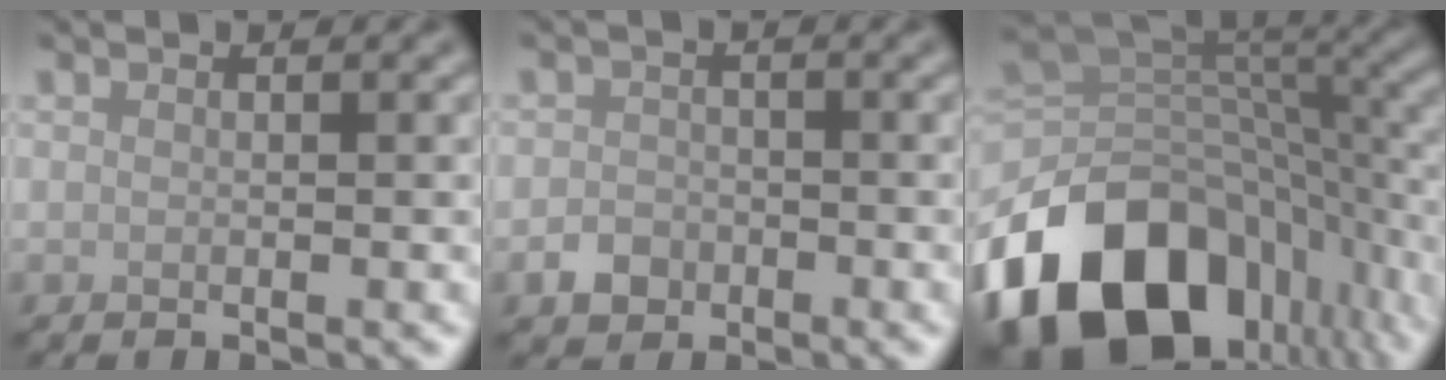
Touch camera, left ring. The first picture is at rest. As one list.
[{"total": 1.9, "force": [-1.0, 1.5, 0.6], "torque": [-0.002, 0.001, -0.023]}, {"total": 16.9, "force": [-9.0, 10.7, 9.6], "torque": [-0.202, -0.011, -0.146]}]